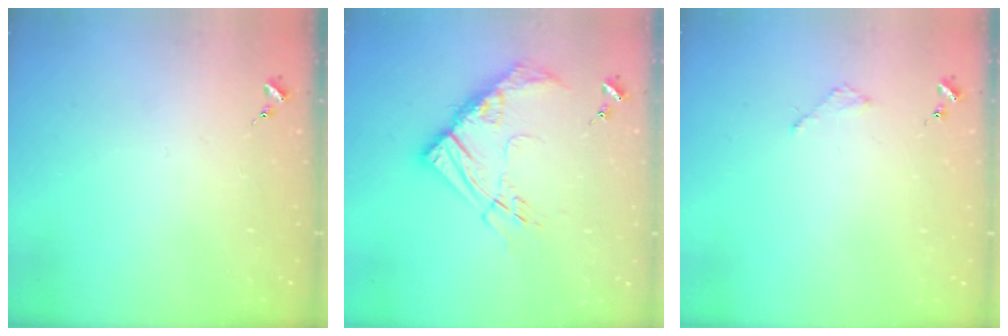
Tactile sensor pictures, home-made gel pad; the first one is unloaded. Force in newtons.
{"total": 15.4, "press": 15.3, "slide": 1.6}
{"total": 2.0, "press": 2.0, "slide": 0.3}